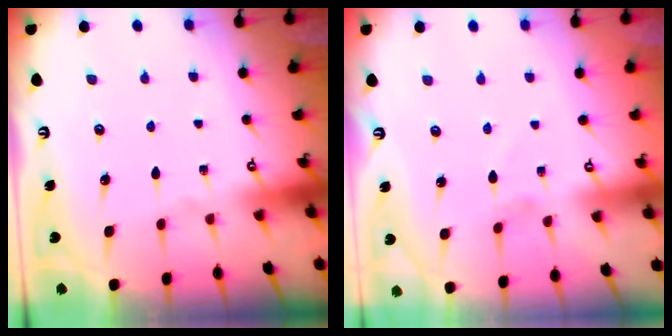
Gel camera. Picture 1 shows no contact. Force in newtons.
{"total": 1.3, "press": 1.3, "slide": 0.1}